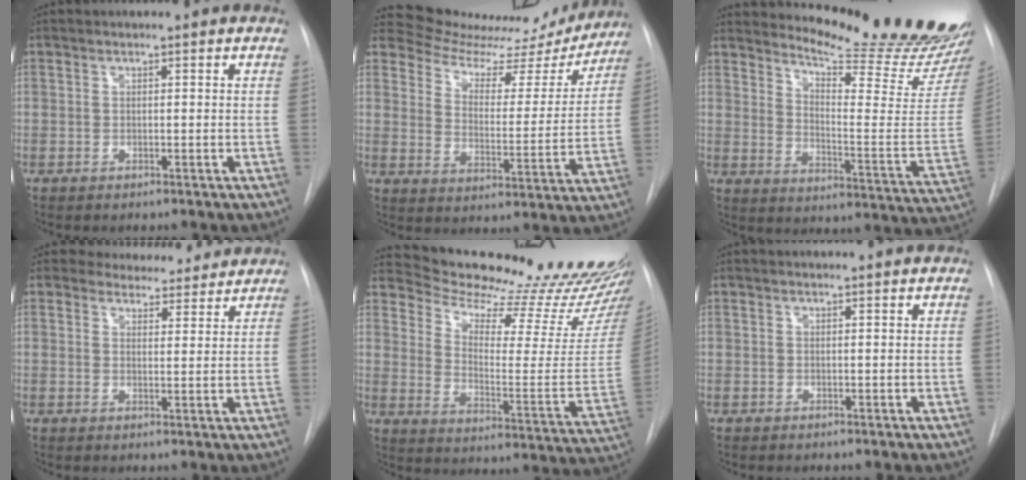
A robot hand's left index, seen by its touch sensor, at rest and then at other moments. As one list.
[{"total": 17.4, "force": [16.8, 4.2, 2.0], "torque": [-0.016, -0.046, 0.215]}, {"total": 22.1, "force": [20.9, 0.4, 7.3], "torque": [-0.113, -0.146, 0.260]}, {"total": 7.9, "force": [7.4, 2.8, 0.7], "torque": [0.007, -0.004, 0.083]}, {"total": 27.1, "force": [25.8, 2.2, 8.0], "torque": [-0.116, -0.143, 0.324]}, {"total": 1.6, "force": [1.6, 0.2, 0.0], "torque": [-0.008, 0.009, 0.018]}]